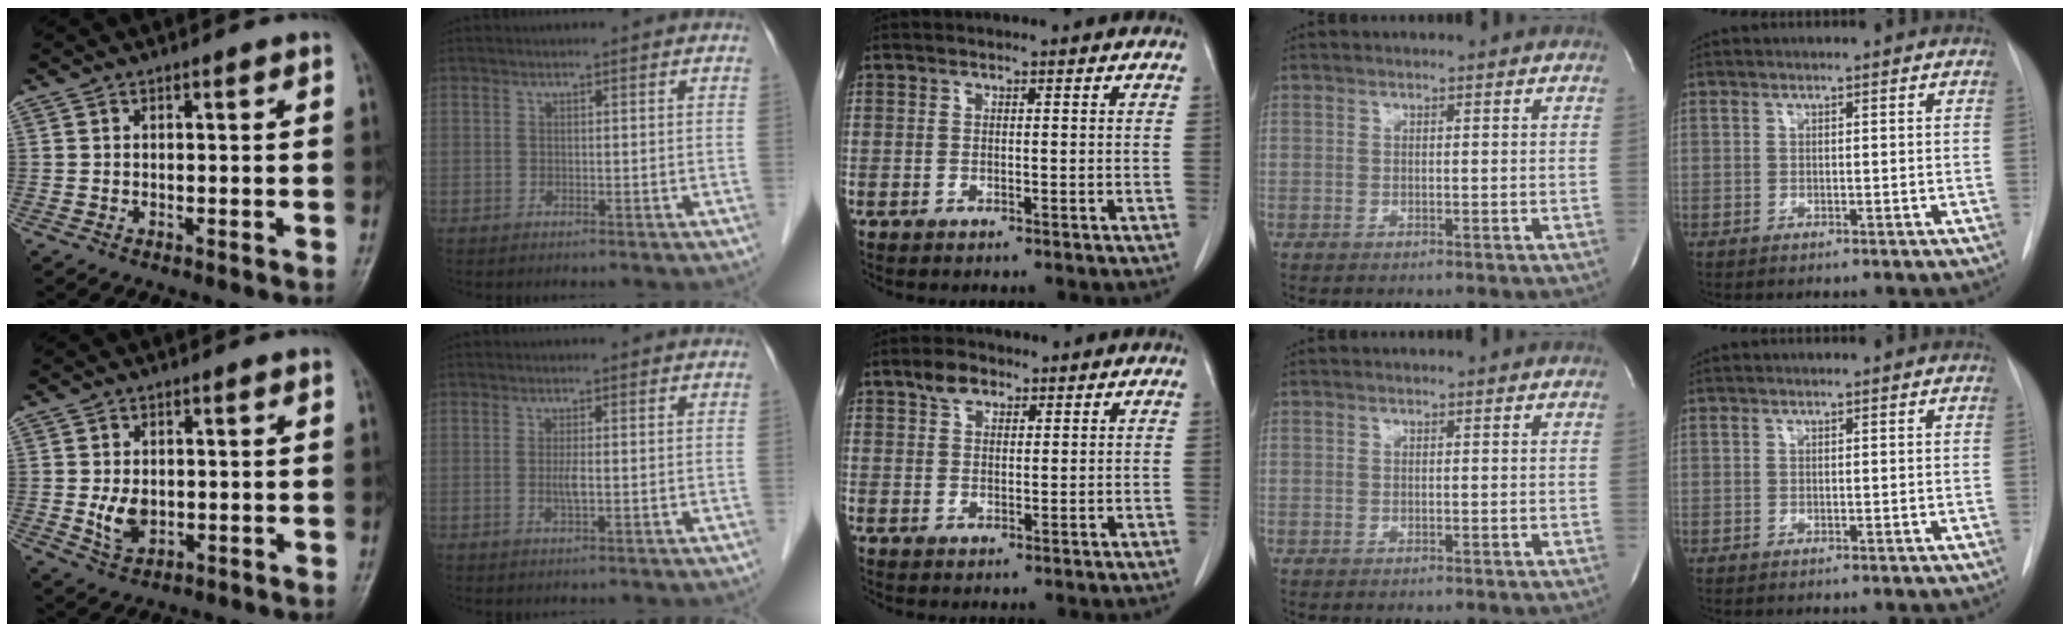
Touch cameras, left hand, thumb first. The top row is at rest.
{"thumb": {"total": 5.1, "force": [-0.4, 3.5, 3.7], "torque": [-0.054, -0.003, 0.001]}, "index": {"total": 1.6, "force": [-0.3, 0.2, 1.5], "torque": [-0.033, -0.002, -0.005]}, "middle": {"total": 3.5, "force": [2.2, 2.0, 1.8], "torque": [-0.038, 0.008, 0.043]}}